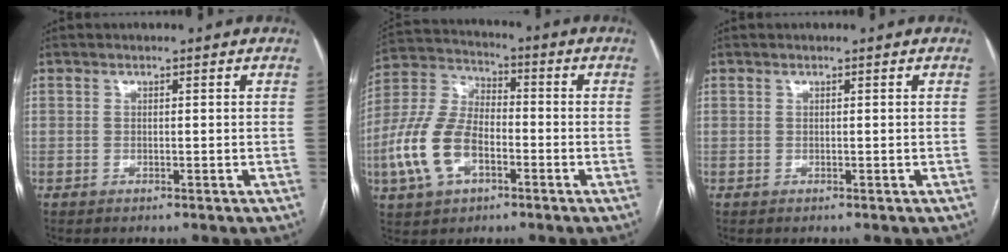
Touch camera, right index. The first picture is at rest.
{"total": 12.9, "force": [-4.3, 7.1, 9.9], "torque": [-0.237, 0.014, -0.081]}
{"total": 0.0}